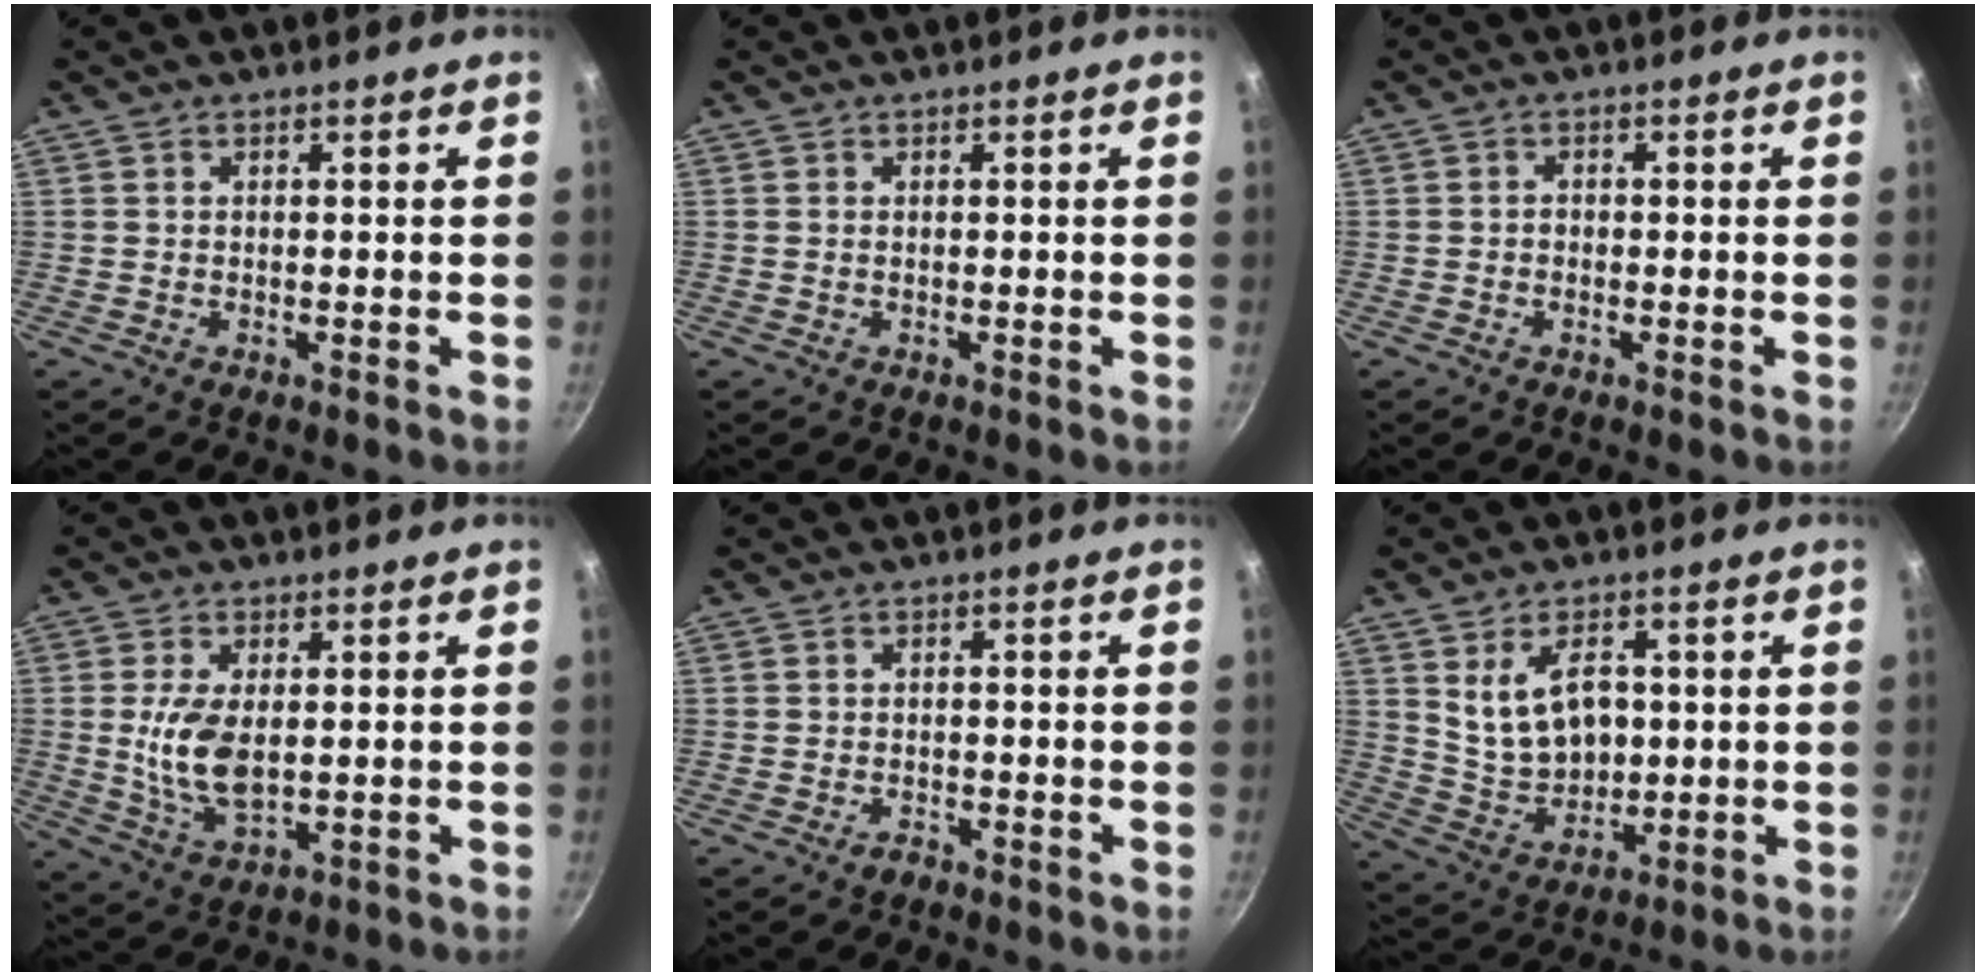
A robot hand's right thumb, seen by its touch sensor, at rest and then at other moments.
{"total": 0.0}
{"total": 1.0, "force": [-0.3, 0.9, 0.5], "torque": [-0.008, 0.005, -0.008]}
{"total": 9.5, "force": [0.6, 5.0, 8.1], "torque": [-0.160, -0.011, 0.017]}
{"total": 1.4, "force": [-1.1, 0.7, 0.5], "torque": [-0.006, 0.014, -0.017]}
{"total": 11.3, "force": [2.3, 7.7, 8.0], "torque": [-0.111, -0.019, 0.060]}